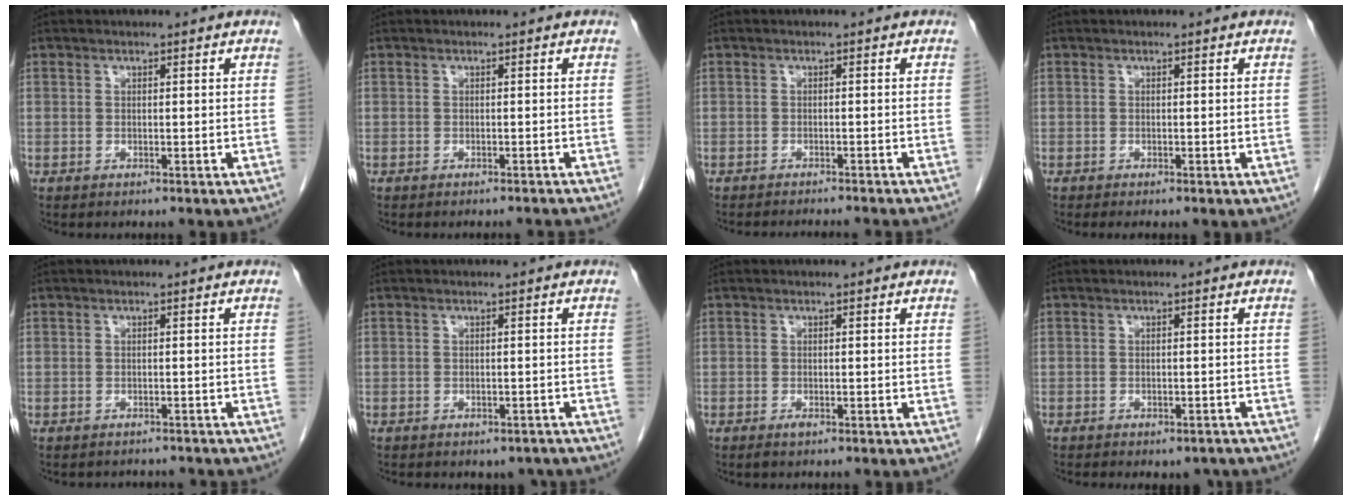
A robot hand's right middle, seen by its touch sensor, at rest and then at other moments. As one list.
[{"total": 2.4, "force": [-2.4, -0.2, 0.4], "torque": [-0.009, -0.008, -0.029]}, {"total": 6.6, "force": [-6.2, 0.3, 2.4], "torque": [-0.017, -0.010, -0.076]}, {"total": 1.4, "force": [-0.9, 0.5, 0.9], "torque": [-0.008, -0.002, -0.009]}, {"total": 3.9, "force": [-3.7, 1.4, 0.5], "torque": [-0.002, 0.000, -0.040]}, {"total": 3.6, "force": [-3.0, 1.7, 0.9], "torque": [-0.005, 0.007, -0.035]}, {"total": 0.7, "force": [-0.5, 0.2, 0.5], "torque": [-0.010, -0.001, -0.007]}, {"total": 4.2, "force": [-3.5, 1.8, 1.5], "torque": [-0.012, 0.003, -0.041]}]